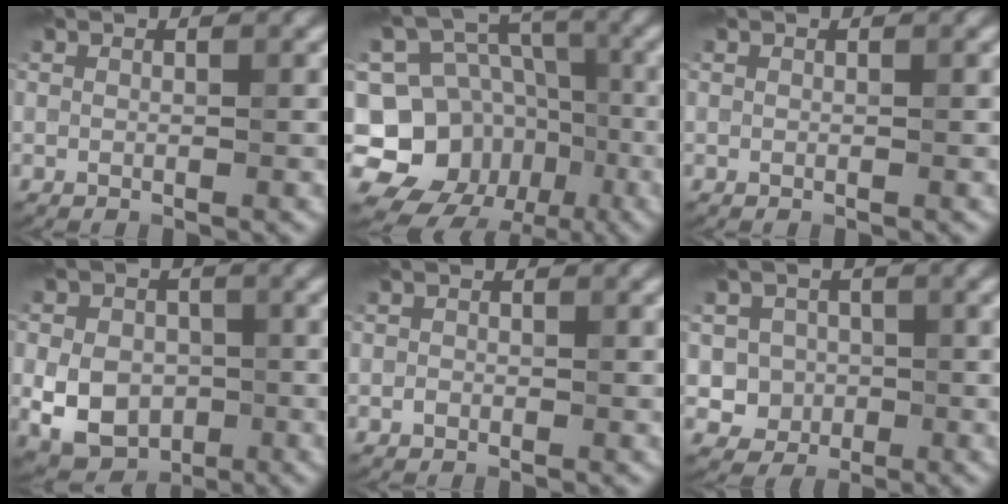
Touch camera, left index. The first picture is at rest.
{"total": 11.5, "force": [-4.5, 9.7, 4.2], "torque": [-0.075, 0.014, -0.090]}
{"total": 0.0}
{"total": 6.6, "force": [-1.6, 5.1, 4.0], "torque": [-0.078, -0.009, -0.035]}
{"total": 0.6, "force": [-0.3, 0.5, 0.2], "torque": [-0.001, -0.002, -0.007]}
{"total": 3.3, "force": [-0.4, 3.1, 0.8], "torque": [0.008, 0.000, -0.022]}